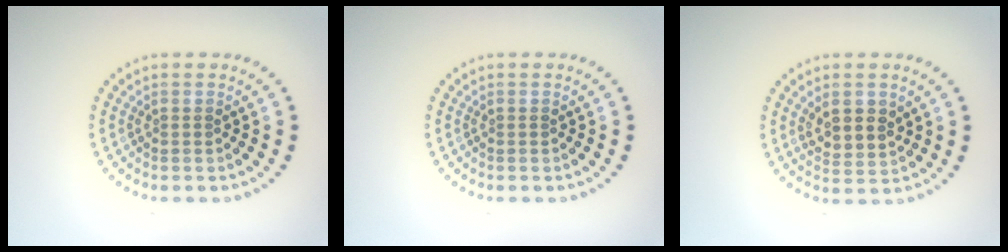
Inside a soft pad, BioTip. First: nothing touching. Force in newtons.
{"total": 0.0}
{"total": 3.0, "press": 2.8, "slide": 1.0}